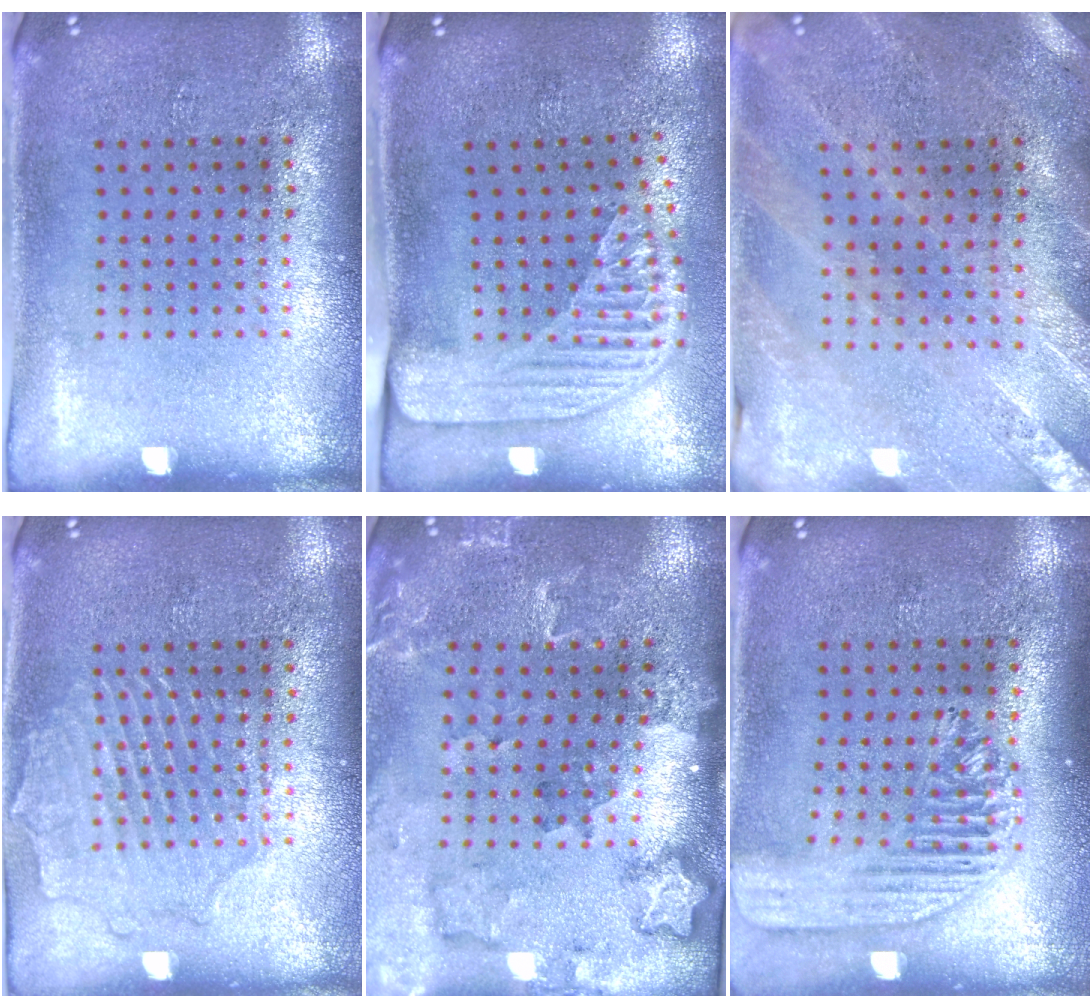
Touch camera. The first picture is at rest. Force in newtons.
{"total": 2.3, "press": 1.8, "slide": 1.5}
{"total": 0.5, "press": 0.5, "slide": 0.2}
{"total": 2.1, "press": 2.1, "slide": 0.2}
{"total": 1.8, "press": 1.8, "slide": 0.2}
{"total": 1.8, "press": 1.7, "slide": 0.7}